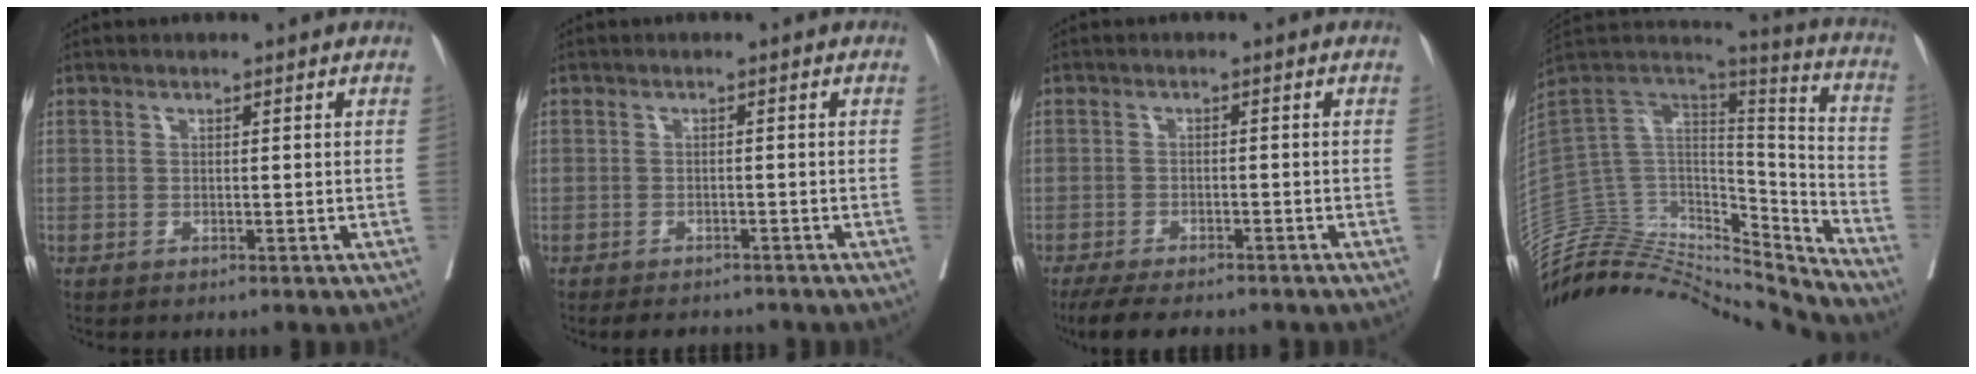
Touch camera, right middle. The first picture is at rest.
{"total": 4.2, "force": [-3.9, 1.3, 1.0], "torque": [-0.006, -0.003, -0.054]}
{"total": 9.7, "force": [-8.3, 2.1, 4.6], "torque": [-0.066, -0.011, -0.123]}
{"total": 29.5, "force": [-28.2, 5.8, 6.6], "torque": [-0.135, 0.027, -0.444]}